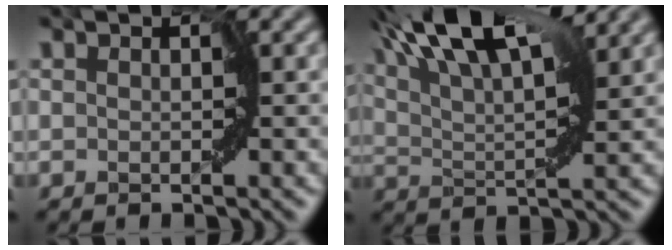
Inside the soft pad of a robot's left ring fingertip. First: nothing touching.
{"total": 9.7, "force": [6.6, 2.4, 6.7], "torque": [-0.119, 0.030, 0.109]}